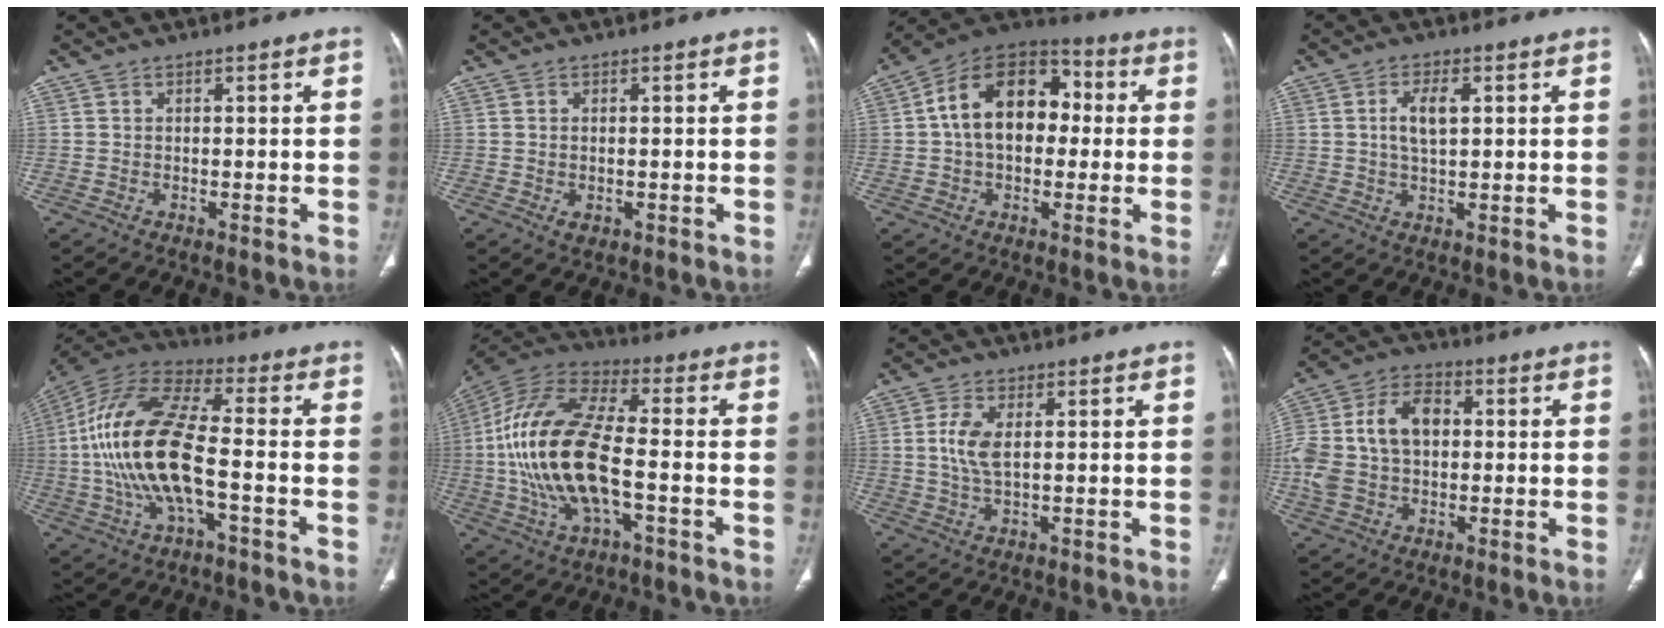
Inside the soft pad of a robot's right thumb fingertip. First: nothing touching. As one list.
[{"total": 1.7, "force": [-0.4, 1.1, 1.3], "torque": [-0.026, -0.001, -0.001]}, {"total": 17.2, "force": [1.7, 11.6, 12.5], "torque": [-0.171, 0.040, 0.016]}, {"total": 5.0, "force": [1.1, 2.4, 4.3], "torque": [-0.083, 0.001, 0.020]}, {"total": 19.3, "force": [-2.6, 7.5, 17.6], "torque": [-0.369, 0.033, -0.048]}, {"total": 20.9, "force": [-2.7, 9.1, 18.6], "torque": [-0.393, 0.026, -0.049]}, {"total": 5.4, "force": [0.9, 2.6, 4.7], "torque": [-0.109, -0.002, 0.018]}, {"total": 15.2, "force": [0.7, 10.4, 11.1], "torque": [-0.218, 0.032, 0.009]}]